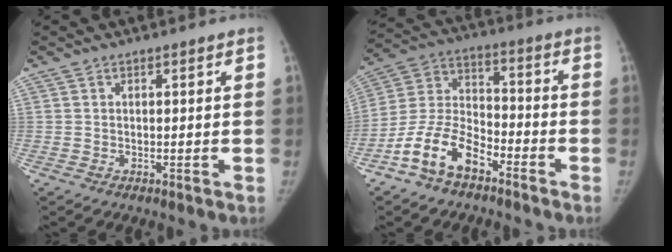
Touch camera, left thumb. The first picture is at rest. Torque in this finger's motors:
{"motor_torque": [1.86, 2.64, -0.11, 0.11, 0.29]}